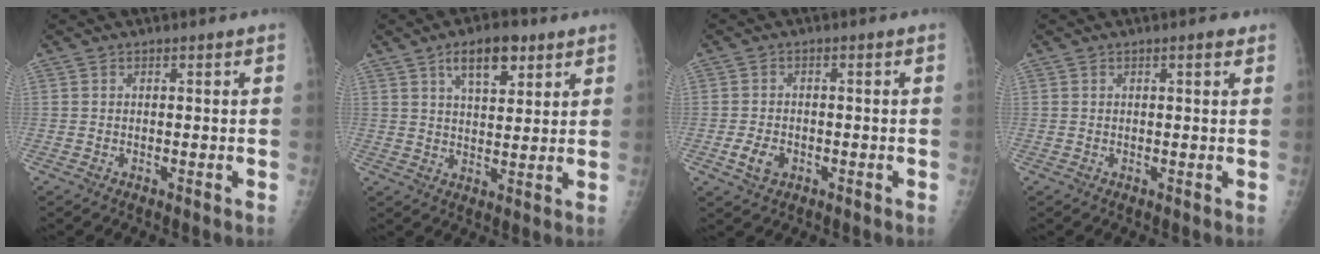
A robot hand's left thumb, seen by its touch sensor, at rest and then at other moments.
{"total": 8.5, "force": [4.8, 3.9, 5.9], "torque": [-0.069, -0.019, 0.078]}
{"total": 3.7, "force": [-1.5, 2.6, 2.2], "torque": [-0.032, 0.003, -0.022]}
{"total": 1.3, "force": [0.8, 0.4, 0.9], "torque": [-0.011, -0.001, 0.007]}